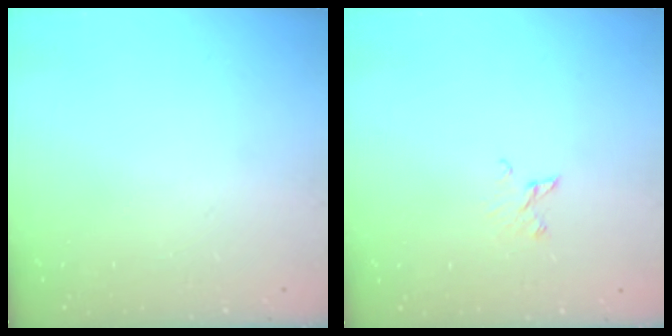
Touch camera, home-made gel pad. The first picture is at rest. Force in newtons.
{"total": 2.1, "press": 2.1, "slide": 0.3}